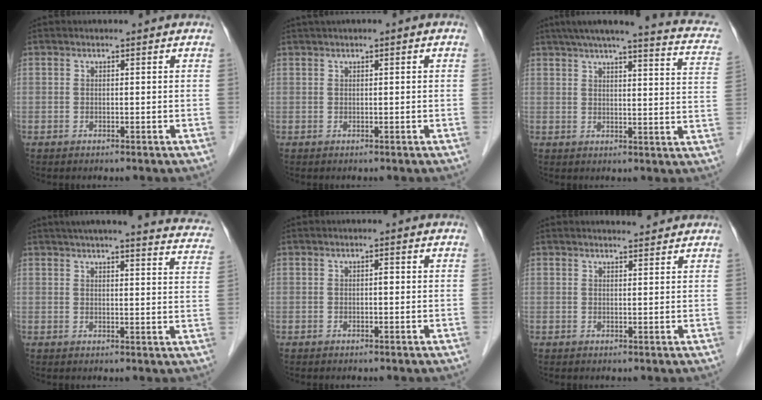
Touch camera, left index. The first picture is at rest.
{"total": 1.5, "force": [0.7, 0.1, 1.3], "torque": [-0.028, 0.016, 0.013]}
{"total": 20.1, "force": [15.9, 2.4, 12.0], "torque": [-0.166, 0.010, 0.180]}
{"total": 22.3, "force": [20.5, 1.9, 8.5], "torque": [-0.112, -0.041, 0.227]}
{"total": 0.6, "force": [0.0, 0.2, 0.5], "torque": [-0.006, 0.002, -0.003]}
{"total": 3.0, "force": [2.9, 0.3, 0.7], "torque": [-0.014, 0.007, 0.039]}